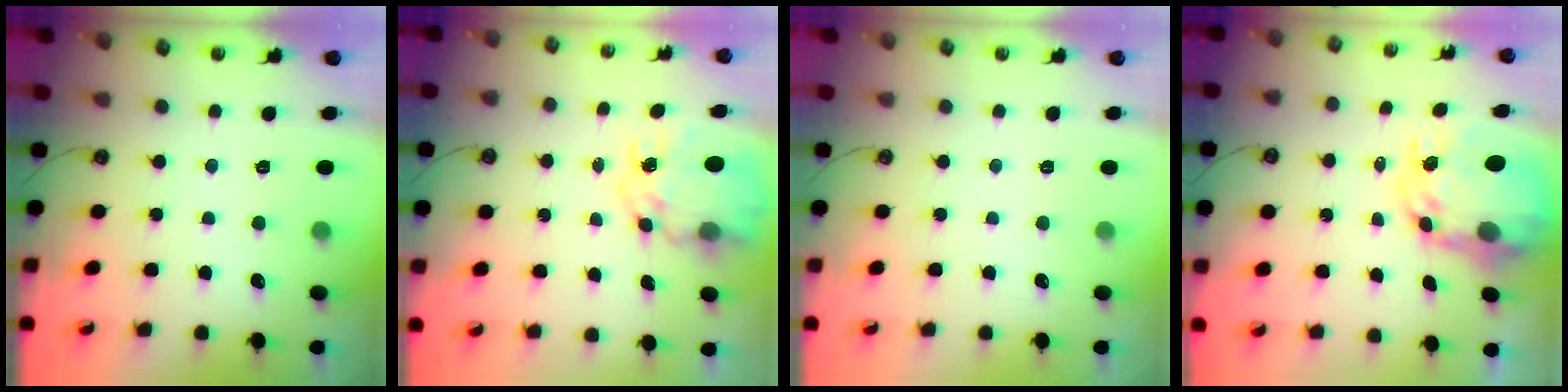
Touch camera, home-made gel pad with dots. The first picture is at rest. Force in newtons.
{"total": 10.3, "press": 10.3, "slide": 1.0}
{"total": 0.0}
{"total": 10.6, "press": 10.5, "slide": 1.0}